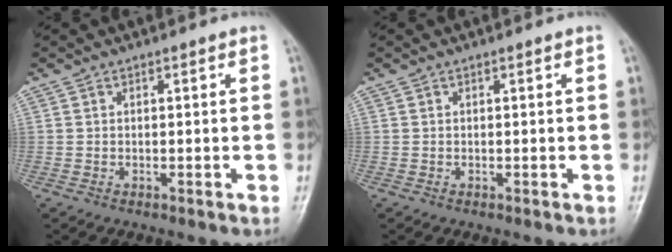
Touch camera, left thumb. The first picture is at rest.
{"total": 0.0}